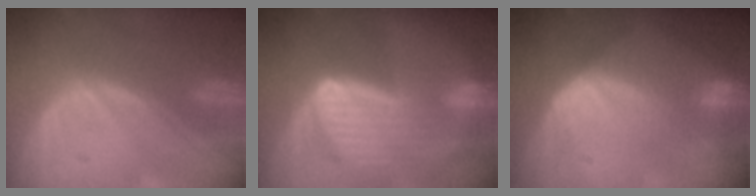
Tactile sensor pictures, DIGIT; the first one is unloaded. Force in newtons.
{"total": 9.1, "press": 8.0, "slide": 4.4}
{"total": 6.8, "press": 6.7, "slide": 1.4}